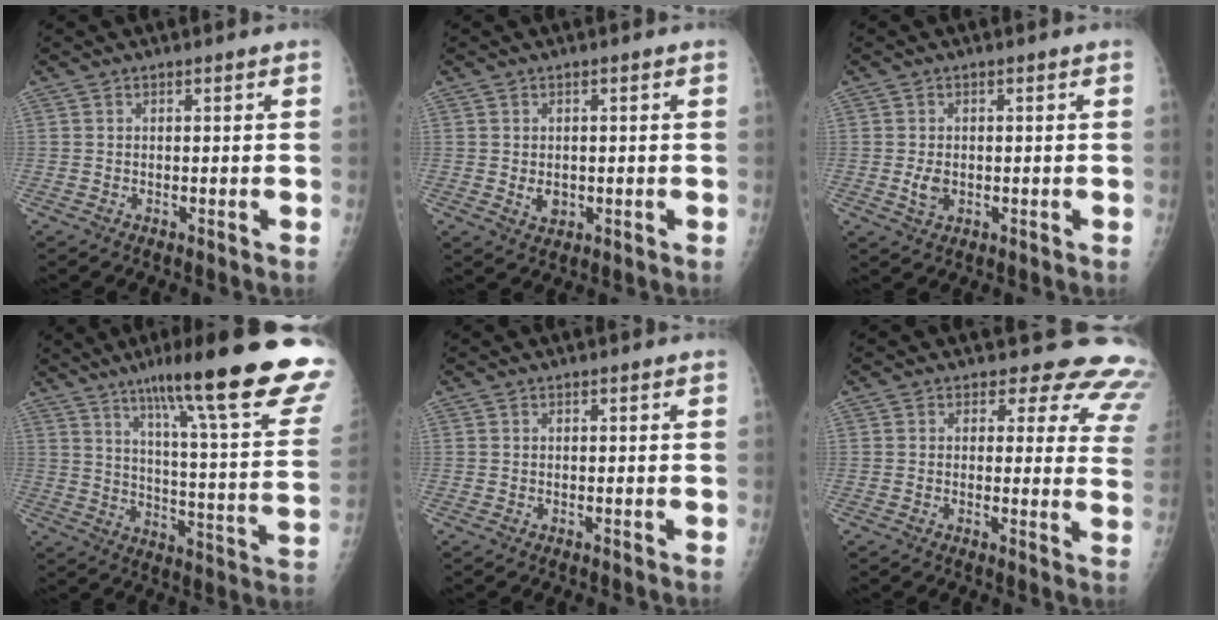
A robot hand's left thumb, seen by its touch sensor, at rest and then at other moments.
{"total": 2.4, "force": [-0.1, 1.8, 1.5], "torque": [-0.016, -0.003, 0.006]}
{"total": 2.6, "force": [-0.3, 1.8, 1.9], "torque": [-0.031, -0.003, -0.001]}
{"total": 29.0, "force": [19.5, 3.0, 21.2], "torque": [-0.263, -0.076, 0.273]}
{"total": 0.0}
{"total": 12.6, "force": [10.5, 6.1, 3.4], "torque": [0.017, -0.062, 0.082]}